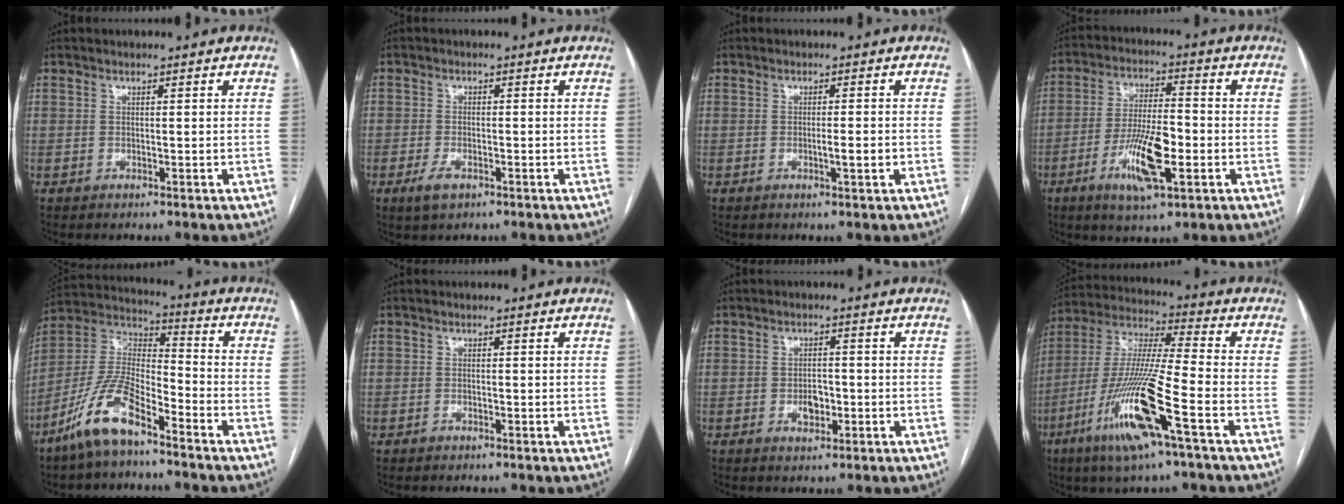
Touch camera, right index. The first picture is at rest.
{"total": 3.1, "force": [-1.6, 1.8, 1.9], "torque": [-0.035, 0.000, -0.023]}
{"total": 2.2, "force": [-0.6, 0.1, 2.1], "torque": [-0.036, -0.002, -0.009]}
{"total": 11.2, "force": [-3.8, 2.6, 10.2], "torque": [-0.198, -0.003, -0.065]}
{"total": 12.4, "force": [-8.4, 3.6, 8.4], "torque": [-0.182, 0.008, -0.165]}
{"total": 0.9, "force": [-0.5, 0.7, 0.0], "torque": [0.003, 0.005, -0.011]}
{"total": 3.2, "force": [-1.0, 1.9, 2.4], "torque": [-0.036, 0.004, -0.012]}
{"total": 17.3, "force": [-7.8, 0.7, 15.4], "torque": [-0.327, -0.027, -0.151]}